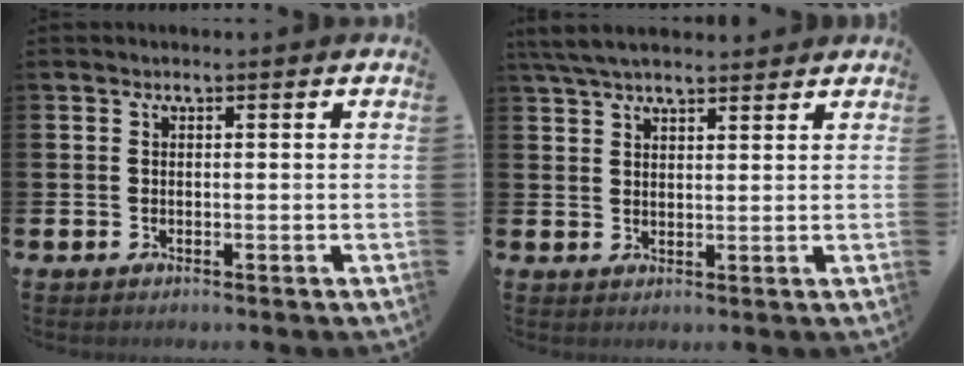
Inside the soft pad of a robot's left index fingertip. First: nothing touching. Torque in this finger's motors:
{"motor_torque": [1.06, -1.08, 0.43, 0.21]}